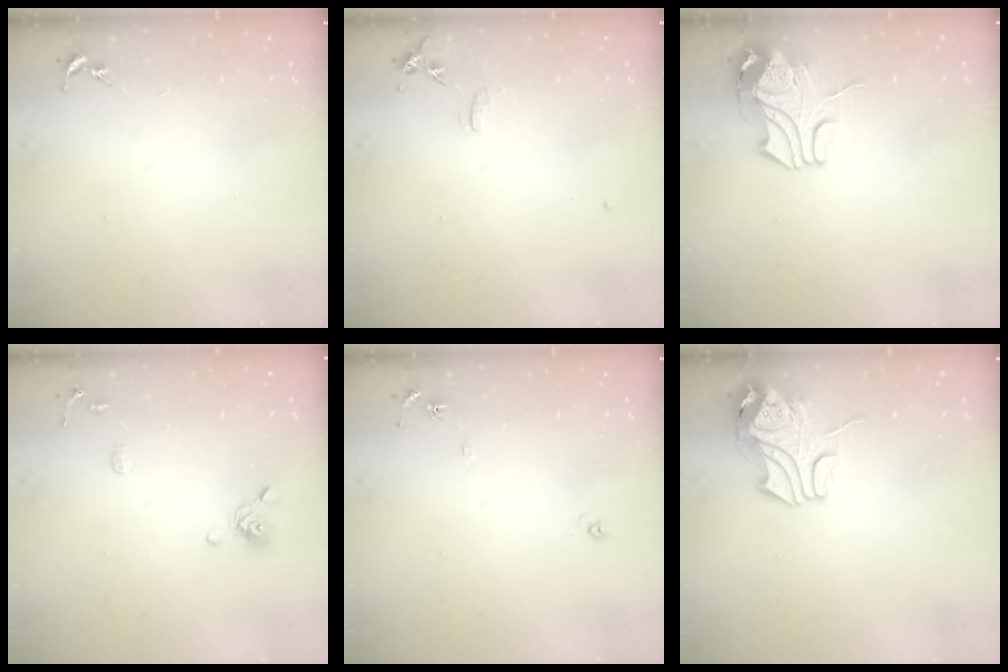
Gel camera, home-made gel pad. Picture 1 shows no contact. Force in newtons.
{"total": 6.3, "press": 6.2, "slide": 0.7}
{"total": 10.5, "press": 10.4, "slide": 1.1}
{"total": 8.8, "press": 8.6, "slide": 2.0}
{"total": 5.8, "press": 5.8, "slide": 0.6}
{"total": 10.5, "press": 10.3, "slide": 1.7}